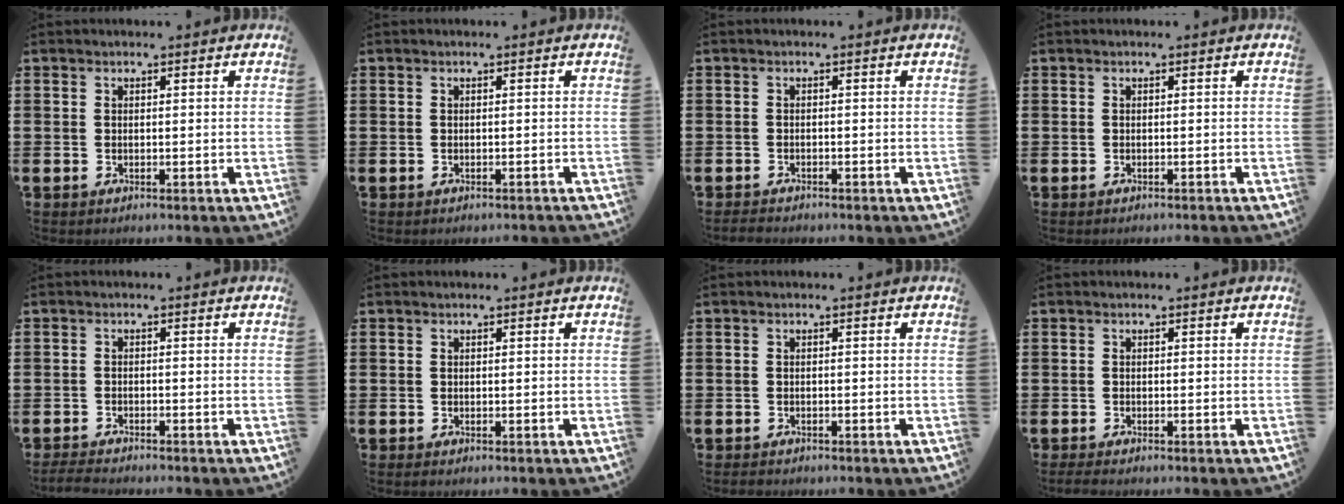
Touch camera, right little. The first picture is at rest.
{"total": 0.0}
{"total": 0.9, "force": [-0.8, 0.2, 0.2], "torque": [-0.007, 0.001, -0.018]}
{"total": 0.0}
{"total": 1.6, "force": [-1.5, 0.1, 0.4], "torque": [-0.009, 0.003, -0.030]}
{"total": 0.0}
{"total": 0.6, "force": [-0.5, 0.2, 0.1], "torque": [-0.003, 0.000, -0.012]}
{"total": 0.8, "force": [-0.6, 0.1, 0.5], "torque": [-0.009, -0.002, -0.012]}